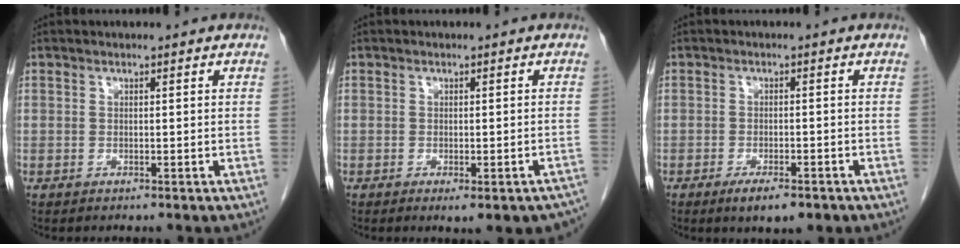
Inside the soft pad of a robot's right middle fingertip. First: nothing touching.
{"total": 6.9, "force": [-5.5, 1.7, 3.7], "torque": [-0.032, -0.003, -0.062]}
{"total": 4.7, "force": [-3.1, 1.3, 3.3], "torque": [-0.052, -0.005, -0.041]}